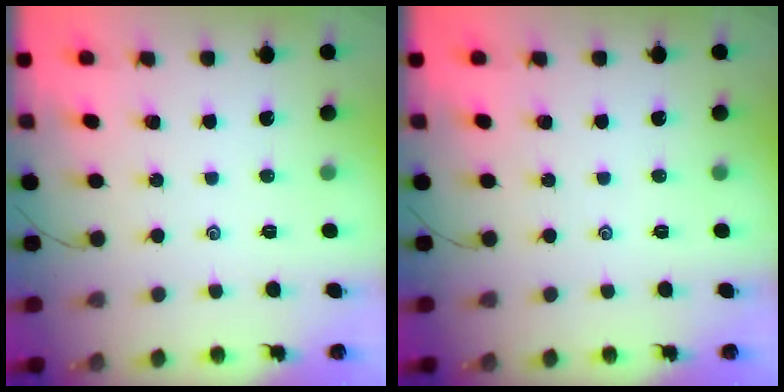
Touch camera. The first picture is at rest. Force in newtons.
{"total": 0.0}